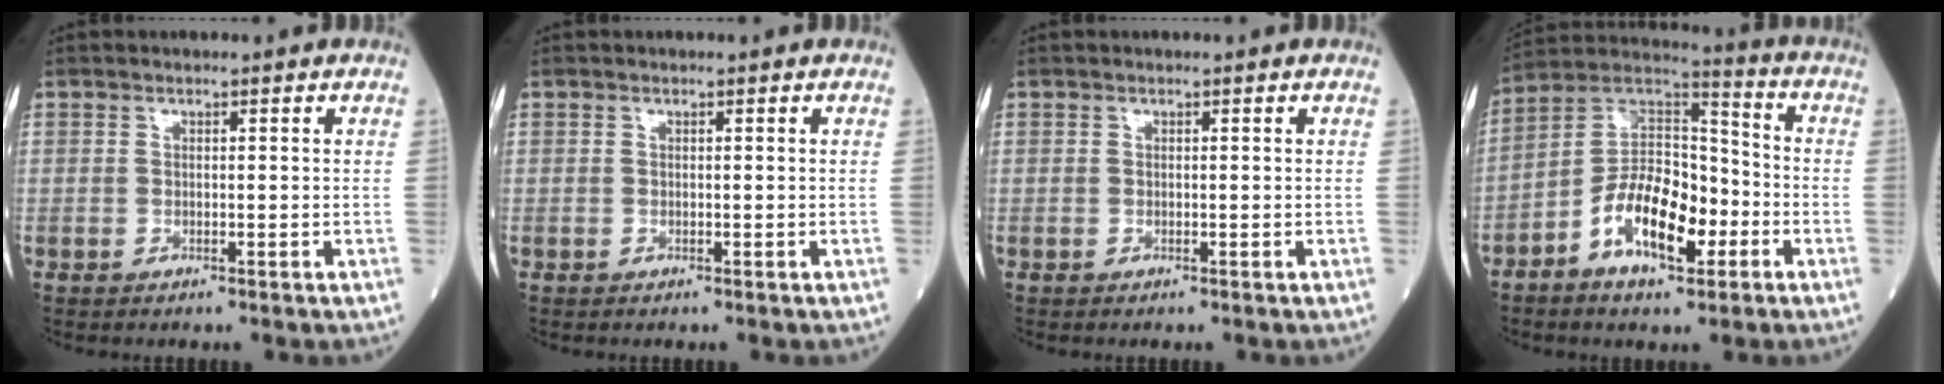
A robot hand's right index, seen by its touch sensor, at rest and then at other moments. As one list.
[{"total": 0.0}, {"total": 0.0}, {"total": 13.4, "force": [-5.4, 5.8, 10.8], "torque": [-0.202, 0.019, -0.095]}]